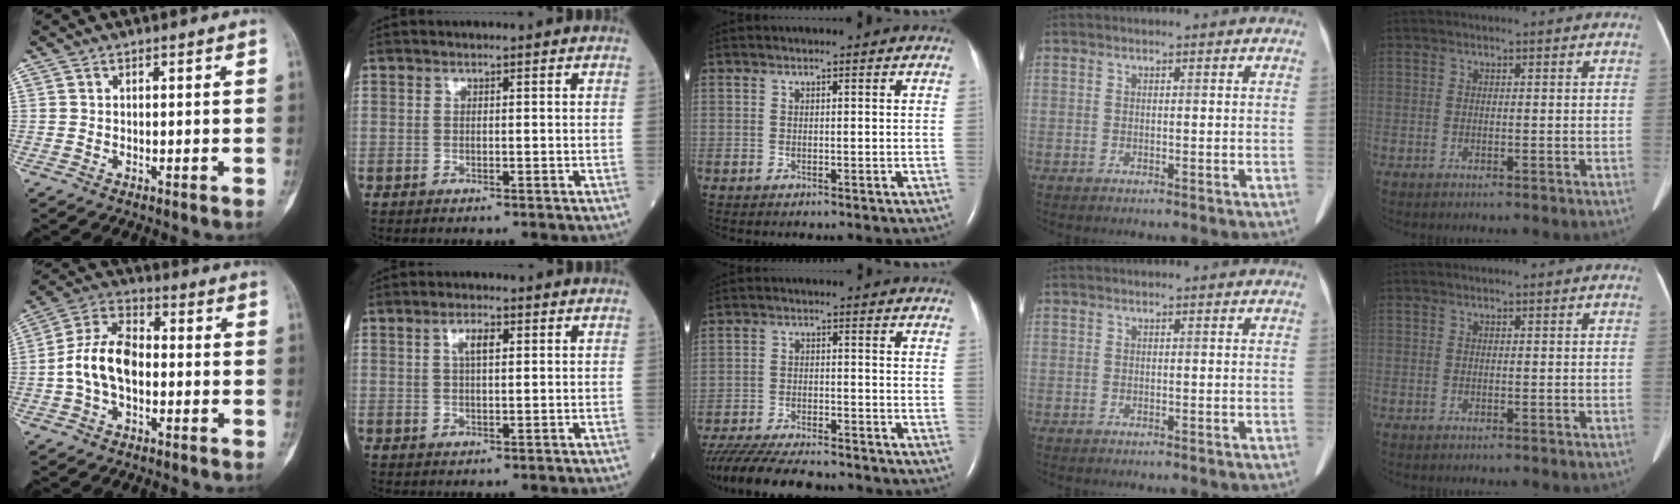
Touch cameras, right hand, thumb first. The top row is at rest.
{"thumb": {"total": 11.1, "force": [-1.4, 6.8, 8.6], "torque": [-0.161, 0.036, -0.036]}, "index": {"total": 3.1, "force": [1.1, 0.9, 2.7], "torque": [-0.053, 0.004, 0.020]}, "middle": {"total": 15.4, "force": [-13.6, 2.6, 6.8], "torque": [-0.138, -0.029, -0.206]}}